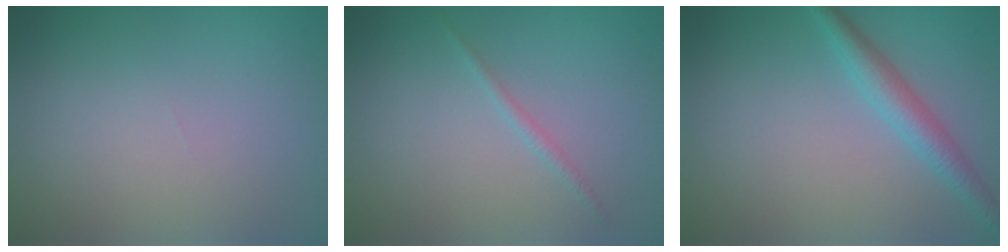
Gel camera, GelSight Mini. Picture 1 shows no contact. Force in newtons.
{"total": 0.8, "press": 0.8, "slide": 0.1}
{"total": 2.7, "press": 2.7, "slide": 0.1}